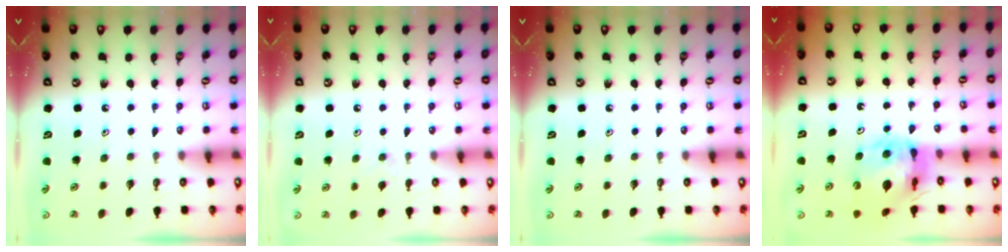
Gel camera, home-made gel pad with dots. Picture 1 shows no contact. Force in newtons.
{"total": 4.2, "press": 4.1, "slide": 0.5}
{"total": 0.0}
{"total": 14.7, "press": 14.6, "slide": 1.6}